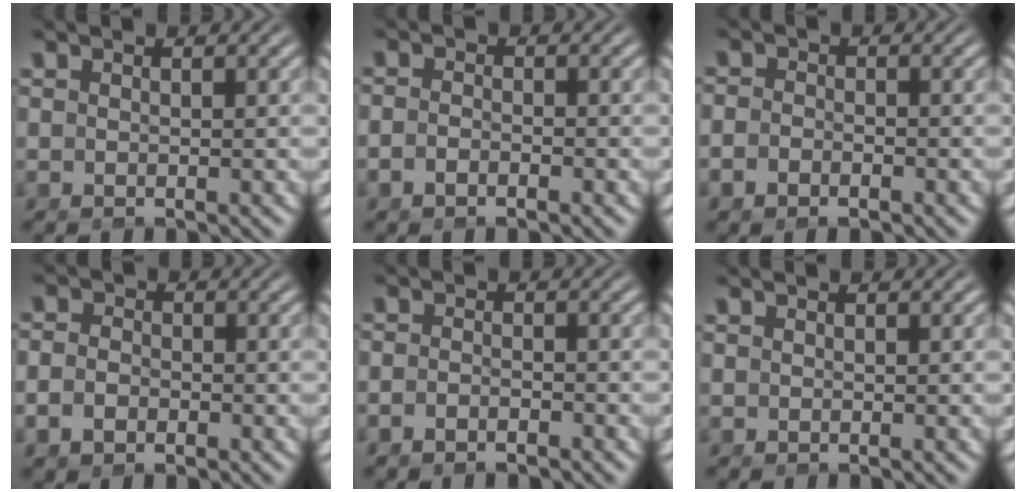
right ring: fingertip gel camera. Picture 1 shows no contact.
{"total": 1.5, "force": [-1.2, 0.4, 0.7], "torque": [-0.016, -0.007, -0.022]}
{"total": 2.1, "force": [-1.5, 1.2, 0.7], "torque": [-0.022, -0.011, -0.025]}
{"total": 2.5, "force": [-1.2, 1.9, 1.2], "torque": [-0.029, -0.014, -0.019]}
{"total": 2.1, "force": [-1.9, 0.5, 0.6], "torque": [-0.015, -0.007, -0.031]}
{"total": 0.0}